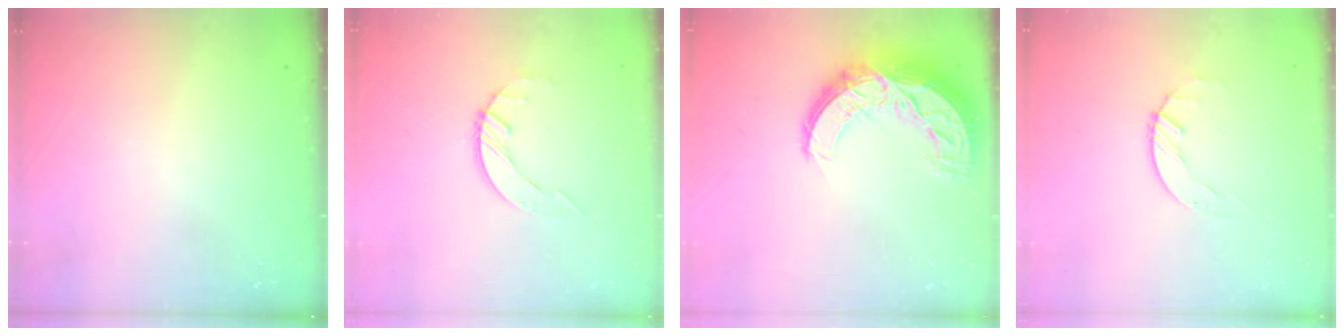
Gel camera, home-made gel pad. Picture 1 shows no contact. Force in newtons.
{"total": 3.3, "press": 3.2, "slide": 0.4}
{"total": 16.4, "press": 16.4, "slide": 0.9}
{"total": 0.6, "press": 0.6, "slide": 0.1}